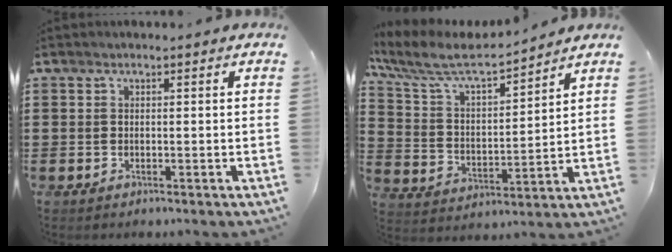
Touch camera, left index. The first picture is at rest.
{"total": 7.1, "force": [6.1, 1.3, 3.5], "torque": [-0.095, -0.034, 0.100]}